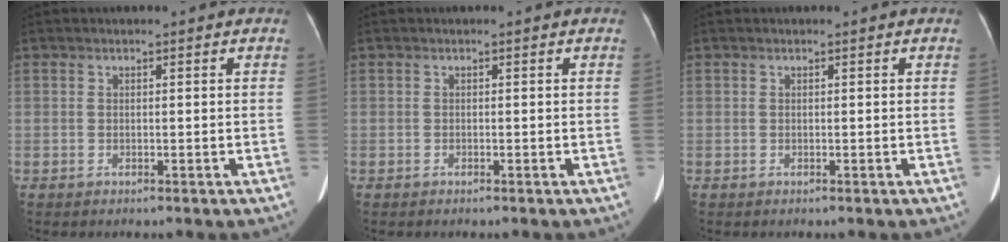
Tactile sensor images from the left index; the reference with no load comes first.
{"total": 0.0}
{"total": 0.0}